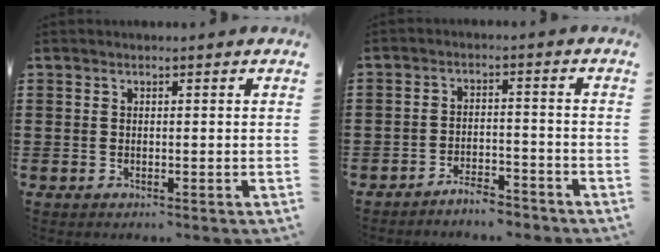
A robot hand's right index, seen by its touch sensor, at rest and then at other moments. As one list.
[{"total": 3.8, "force": [-3.7, 0.5, 0.6], "torque": [-0.014, 0.006, -0.076]}]